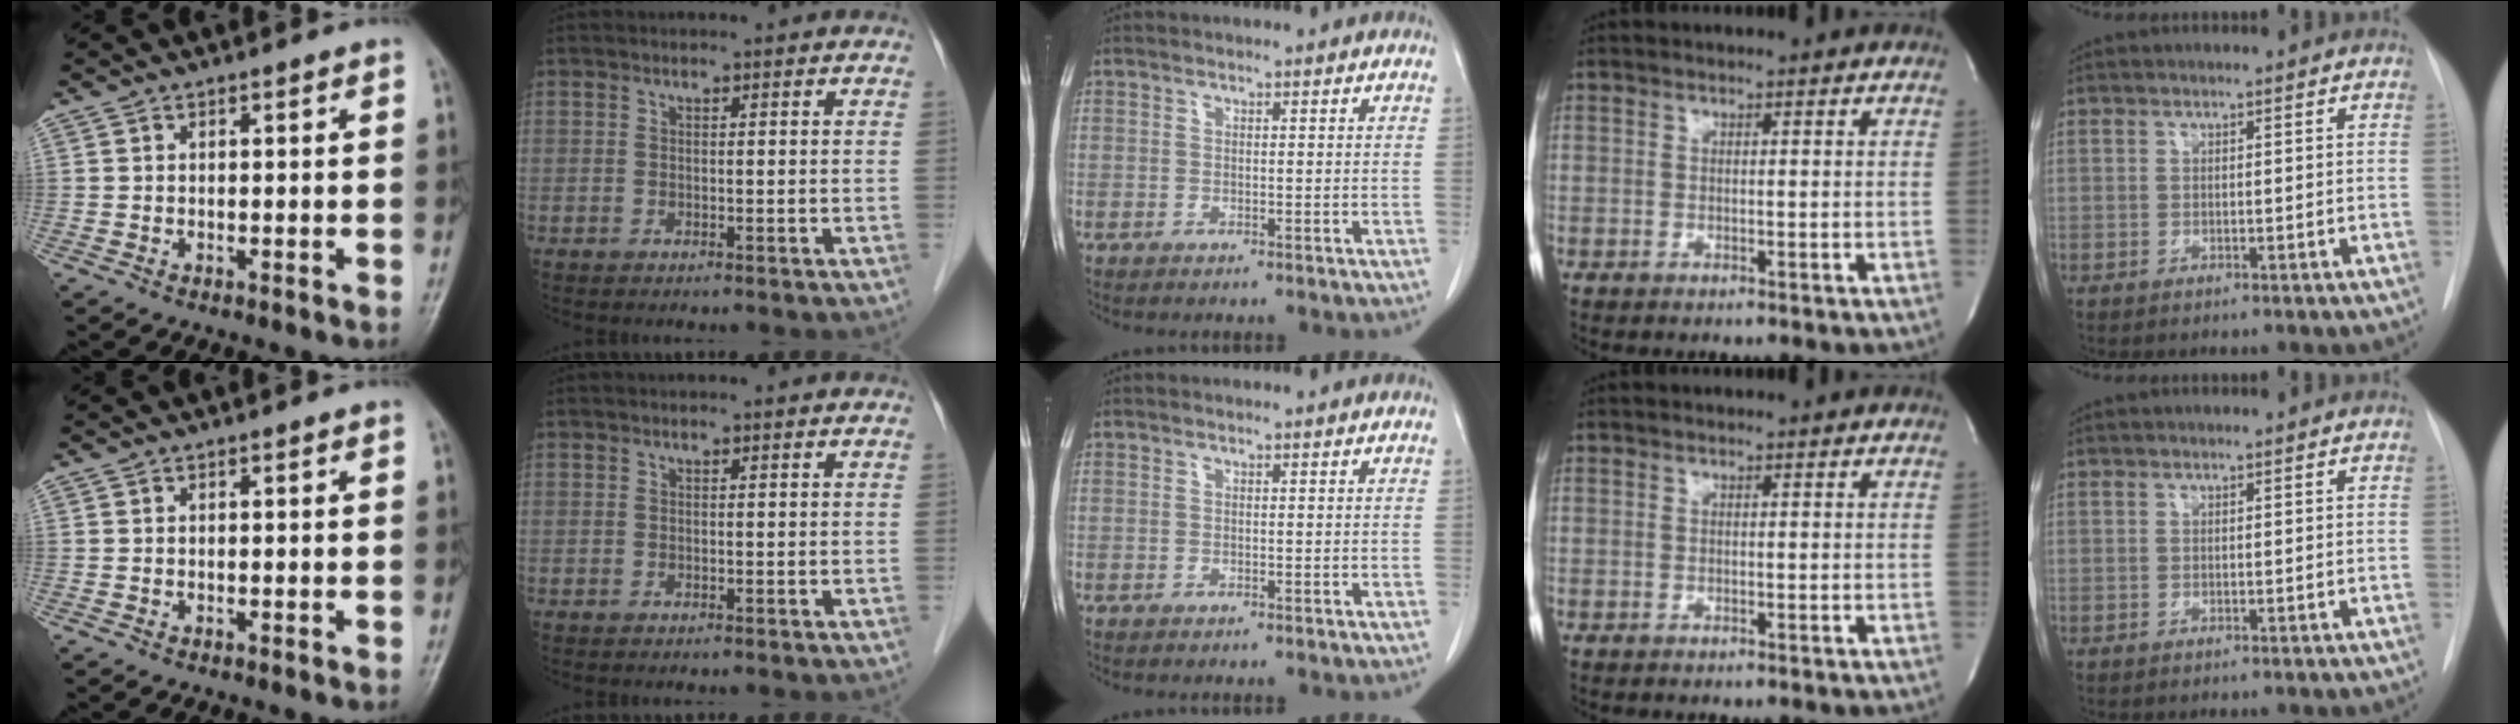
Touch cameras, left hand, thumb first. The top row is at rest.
{}